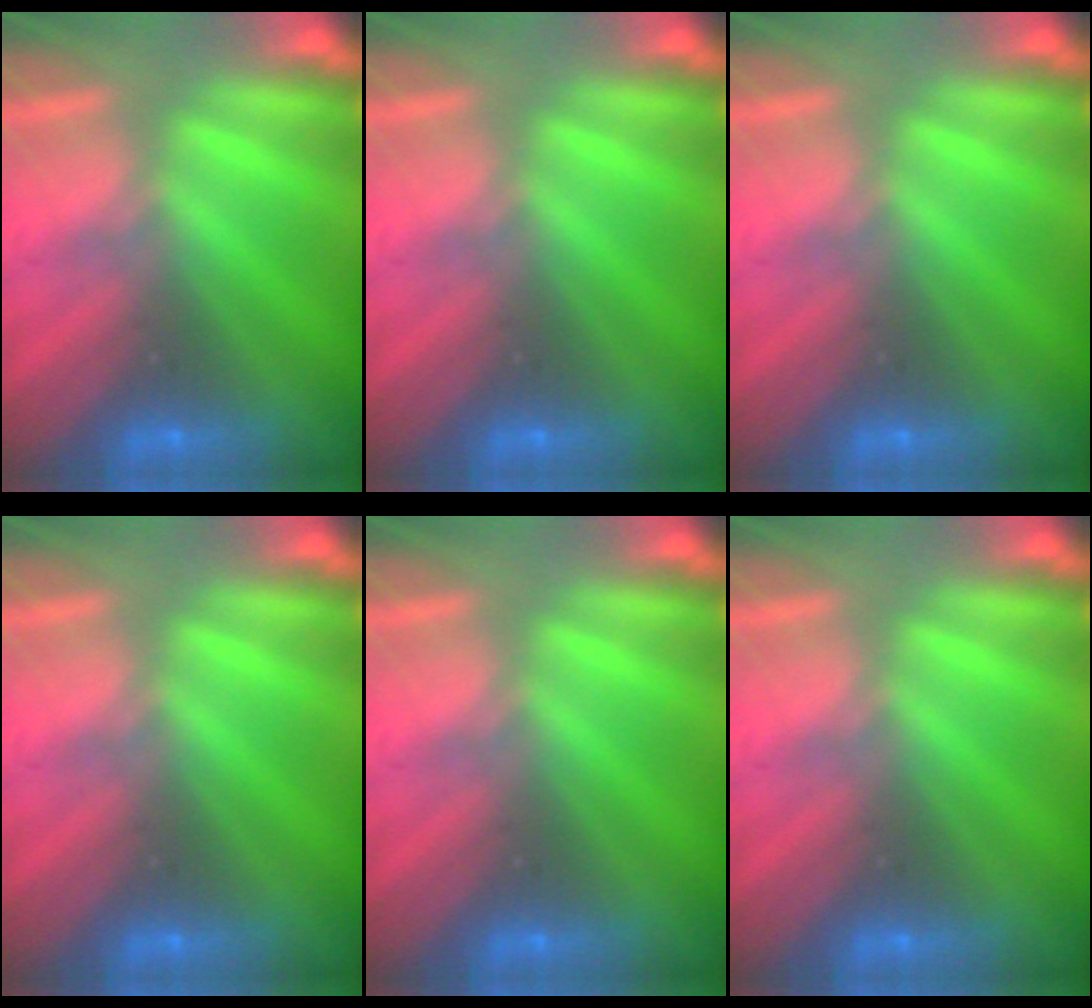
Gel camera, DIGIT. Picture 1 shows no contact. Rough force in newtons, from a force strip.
{"total": 0.0}
{"total": 0.0}
{"total": 0.0}
{"total": 0.0}
{"total": 0.0}